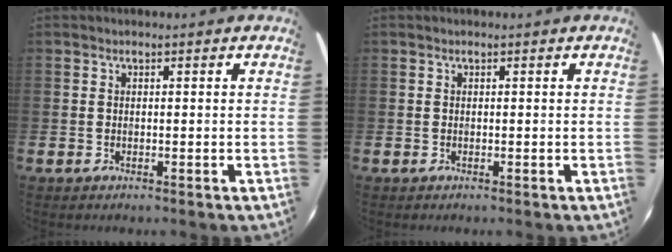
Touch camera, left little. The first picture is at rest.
{"total": 0.0}